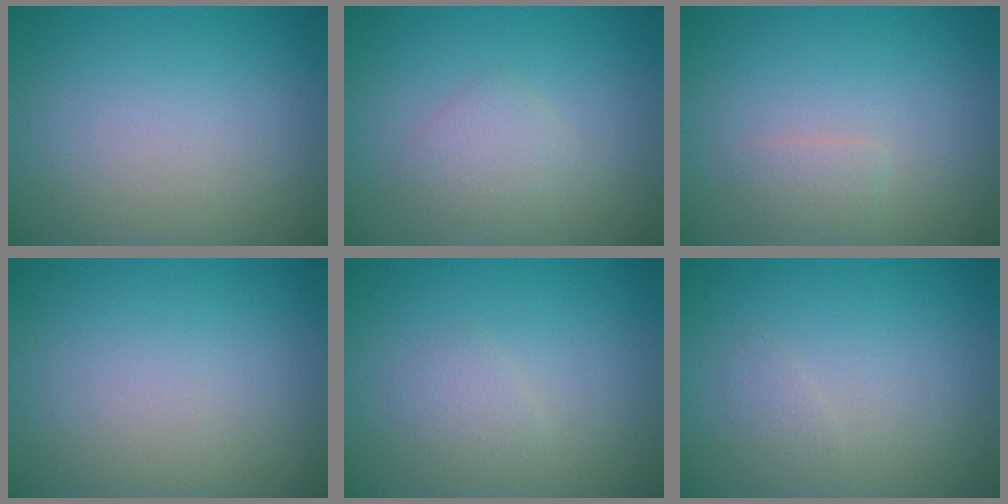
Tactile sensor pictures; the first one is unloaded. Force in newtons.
{"total": 1.9, "press": 1.9, "slide": 0.1}
{"total": 1.0, "press": 1.0, "slide": 0.0}
{"total": 0.0}
{"total": 1.1, "press": 1.1, "slide": 0.0}
{"total": 0.7, "press": 0.7, "slide": 0.0}